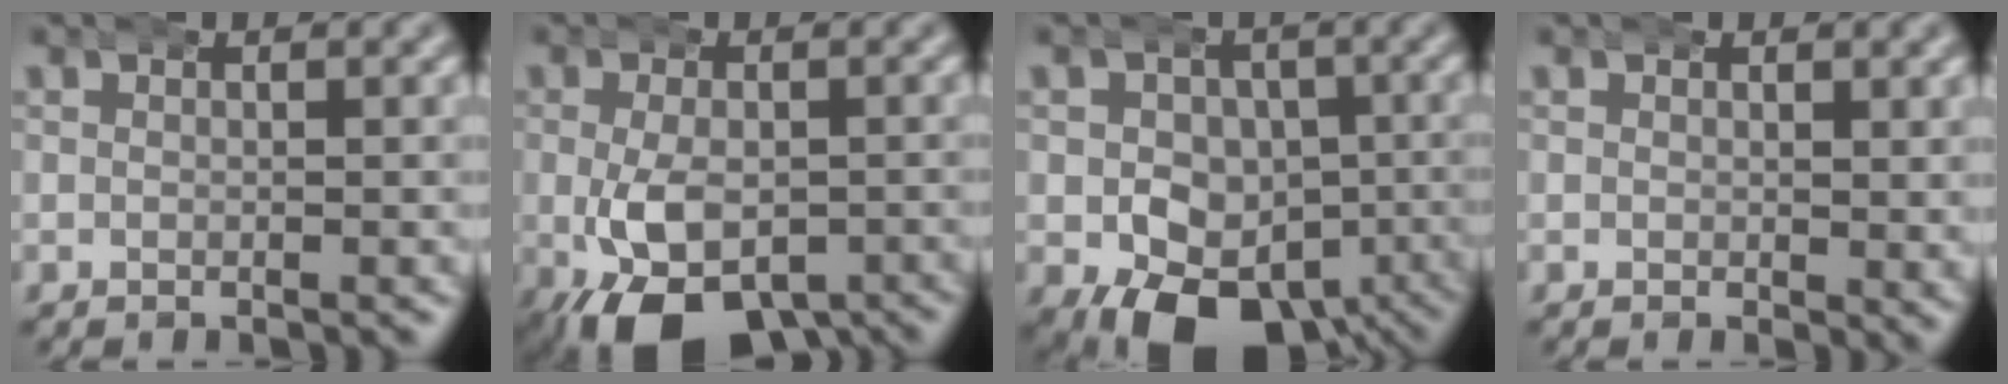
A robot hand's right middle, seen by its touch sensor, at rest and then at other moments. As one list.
[{"total": 8.5, "force": [-4.2, 4.4, 5.9], "torque": [-0.124, -0.033, -0.050]}, {"total": 11.6, "force": [-6.3, 7.8, 5.9], "torque": [-0.092, -0.051, -0.083]}, {"total": 0.8, "force": [0.4, 0.2, 0.6], "torque": [0.000, -0.010, 0.009]}]